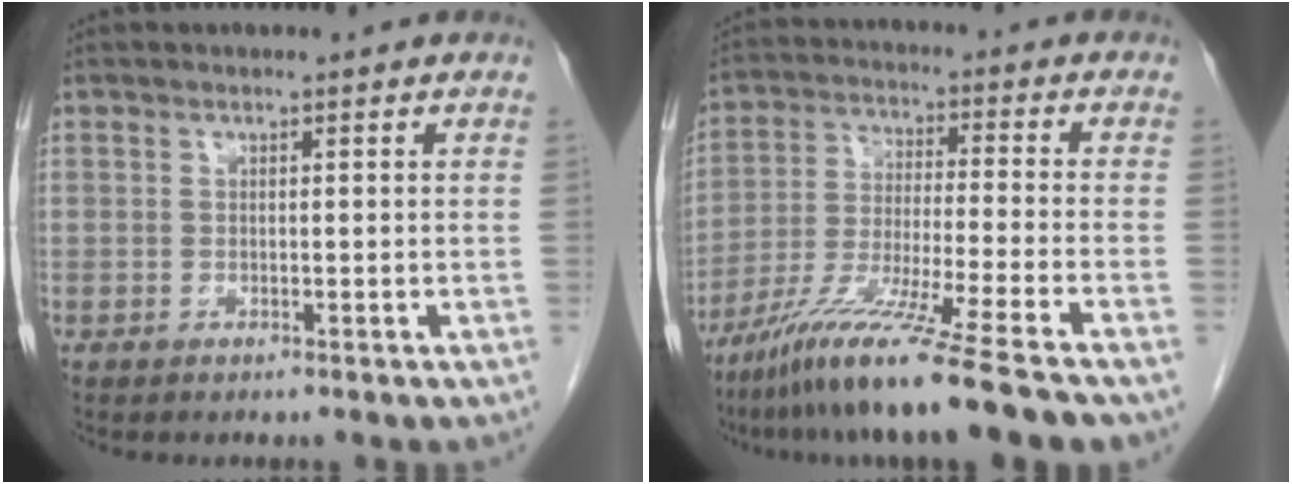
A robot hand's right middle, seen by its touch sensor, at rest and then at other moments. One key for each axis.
{"total": 13.5, "fx": -9.9, "fy": -1.9, "fz": 8.9, "tx": -0.168, "ty": -0.049, "tz": -0.176}